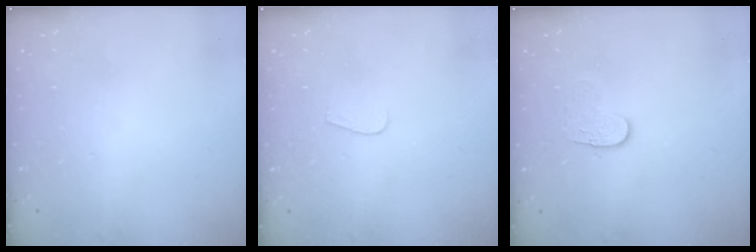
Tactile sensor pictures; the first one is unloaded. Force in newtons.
{"total": 3.7, "press": 3.7, "slide": 0.3}
{"total": 5.8, "press": 5.8, "slide": 0.6}